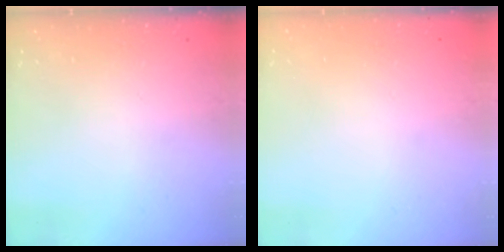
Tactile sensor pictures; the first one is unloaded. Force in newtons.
{"total": 0.0}